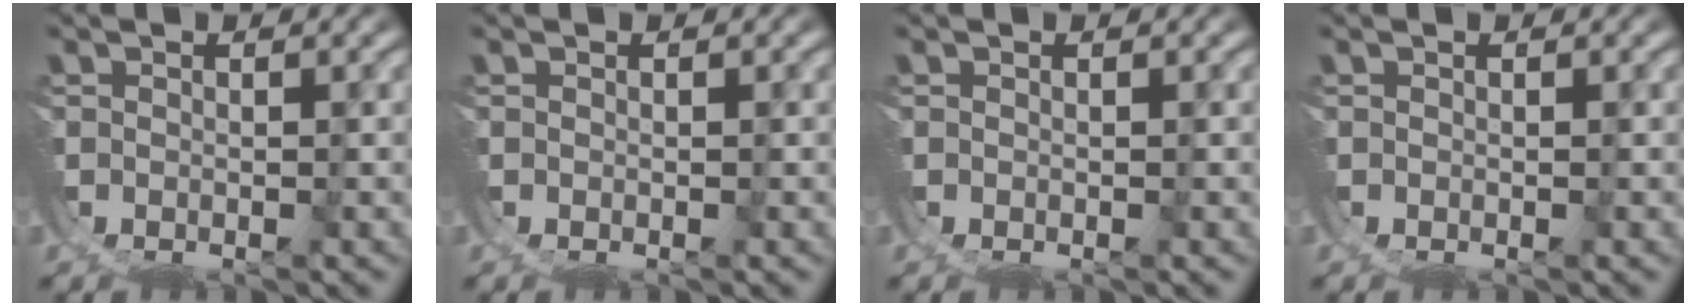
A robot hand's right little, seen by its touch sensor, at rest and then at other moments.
{"total": 0.0}
{"total": 0.0}
{"total": 0.0}